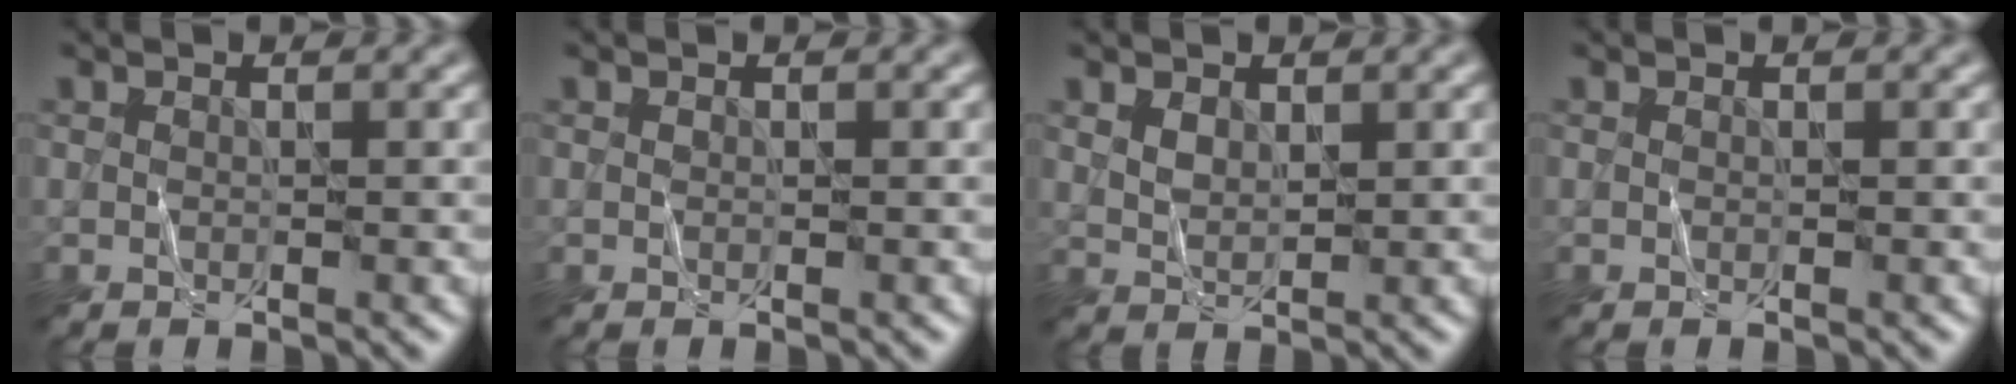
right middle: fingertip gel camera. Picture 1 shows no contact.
{"total": 0.0}
{"total": 1.6, "force": [0.8, 1.0, 1.0], "torque": [-0.022, -0.002, 0.021]}
{"total": 0.0}